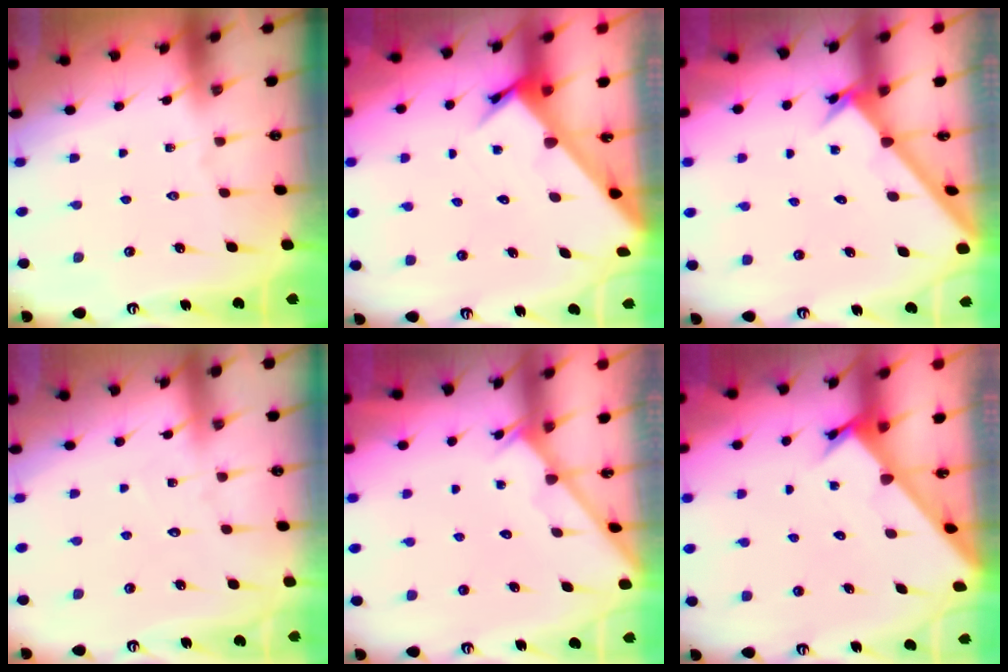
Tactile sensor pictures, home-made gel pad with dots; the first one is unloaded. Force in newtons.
{"total": 3.5, "press": 3.5, "slide": 0.1}
{"total": 2.1, "press": 2.1, "slide": 0.2}
{"total": 3.2, "press": 3.2, "slide": 0.3}
{"total": 2.0, "press": 2.0, "slide": 0.1}
{"total": 2.2, "press": 2.2, "slide": 0.1}